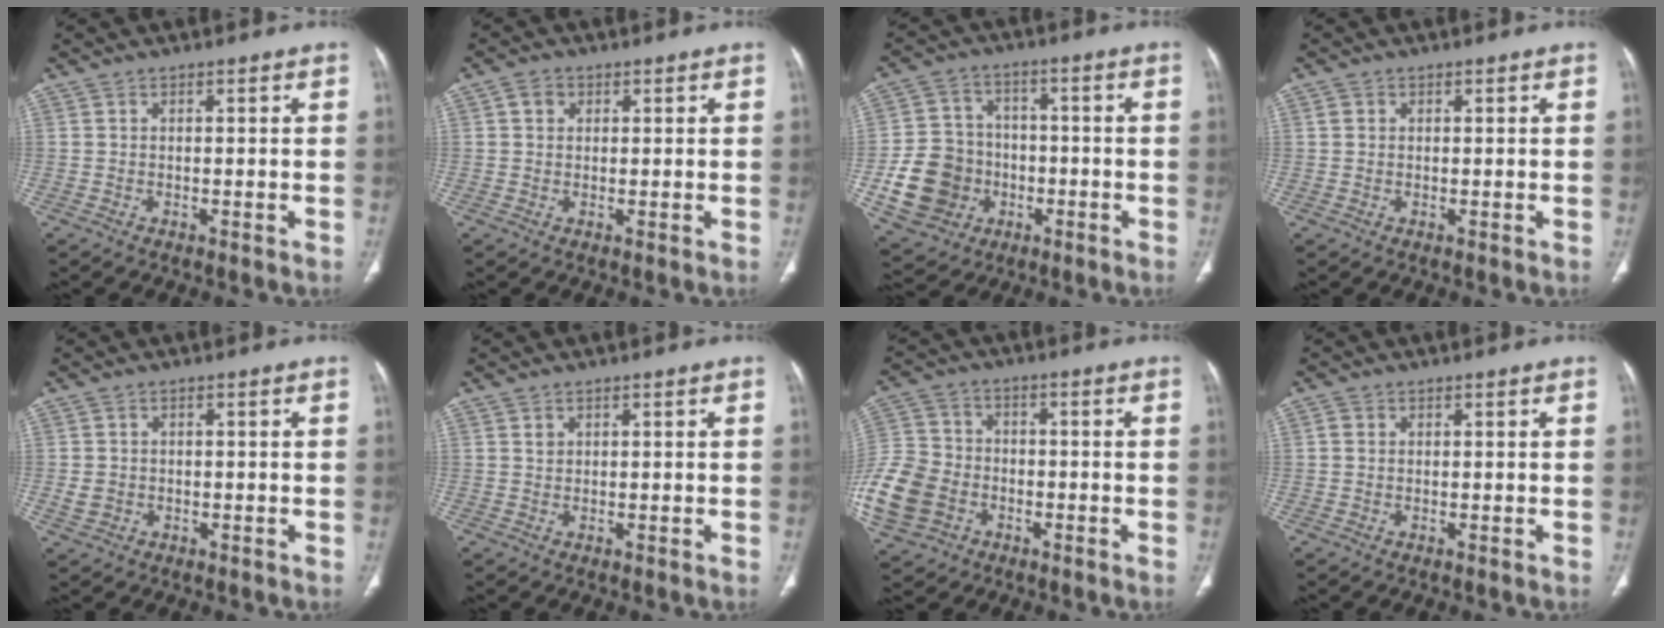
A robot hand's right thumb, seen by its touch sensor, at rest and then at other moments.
{"total": 2.3, "force": [0.7, 2.0, 1.0], "torque": [-0.005, 0.003, 0.009]}
{"total": 13.5, "force": [-3.6, 12.0, 5.2], "torque": [-0.077, 0.023, -0.053]}
{"total": 1.1, "force": [0.2, 1.0, 0.3], "torque": [0.001, 0.004, 0.003]}
{"total": 2.7, "force": [-0.5, 2.3, 1.2], "torque": [-0.020, 0.005, -0.004]}
{"total": 0.9, "force": [0.4, 0.7, 0.2], "torque": [0.004, 0.000, 0.009]}
{"total": 14.6, "force": [-4.9, 11.5, 7.5], "torque": [-0.164, 0.020, -0.090]}
{"total": 0.9, "force": [0.1, 0.8, 0.3], "torque": [0.001, 0.004, -0.001]}